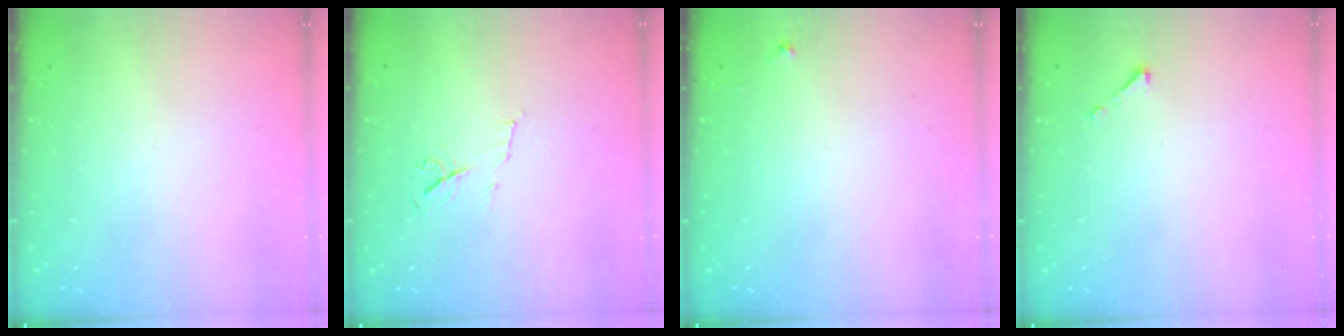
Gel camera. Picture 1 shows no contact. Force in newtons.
{"total": 6.5, "press": 6.5, "slide": 0.8}
{"total": 4.1, "press": 4.1, "slide": 0.6}
{"total": 2.5, "press": 2.5, "slide": 0.3}